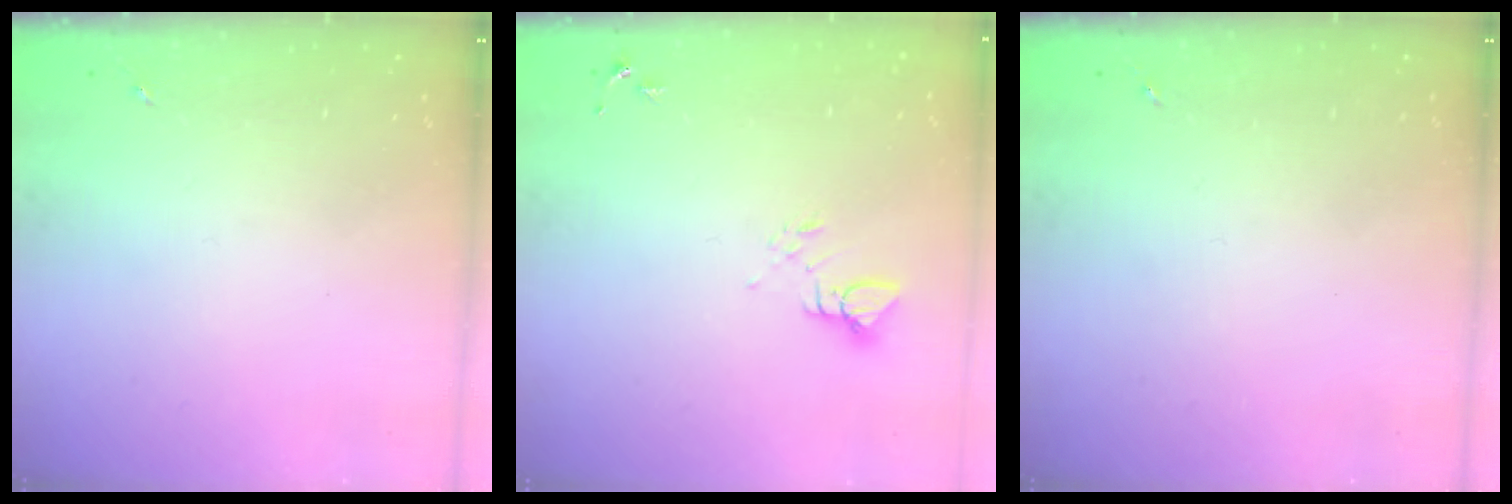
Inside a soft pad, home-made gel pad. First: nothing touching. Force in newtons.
{"total": 3.7, "press": 3.7, "slide": 0.1}
{"total": 0.0}